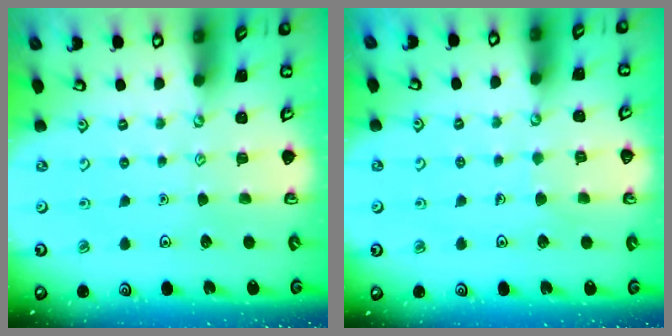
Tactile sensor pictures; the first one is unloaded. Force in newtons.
{"total": 3.9, "press": 3.9, "slide": 0.2}